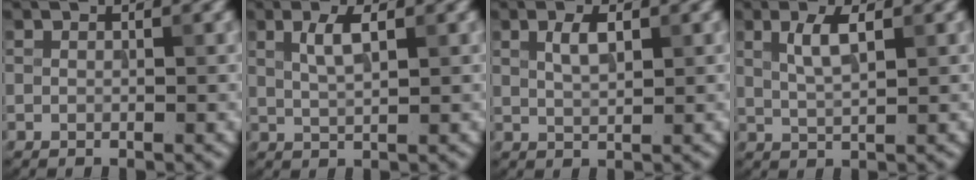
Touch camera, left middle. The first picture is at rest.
{"total": 2.6, "force": [1.0, 0.8, 2.2], "torque": [-0.042, 0.002, 0.020]}
{"total": 2.3, "force": [0.9, 0.9, 1.9], "torque": [-0.039, 0.002, 0.019]}
{"total": 2.9, "force": [1.1, 0.9, 2.5], "torque": [-0.049, 0.002, 0.022]}